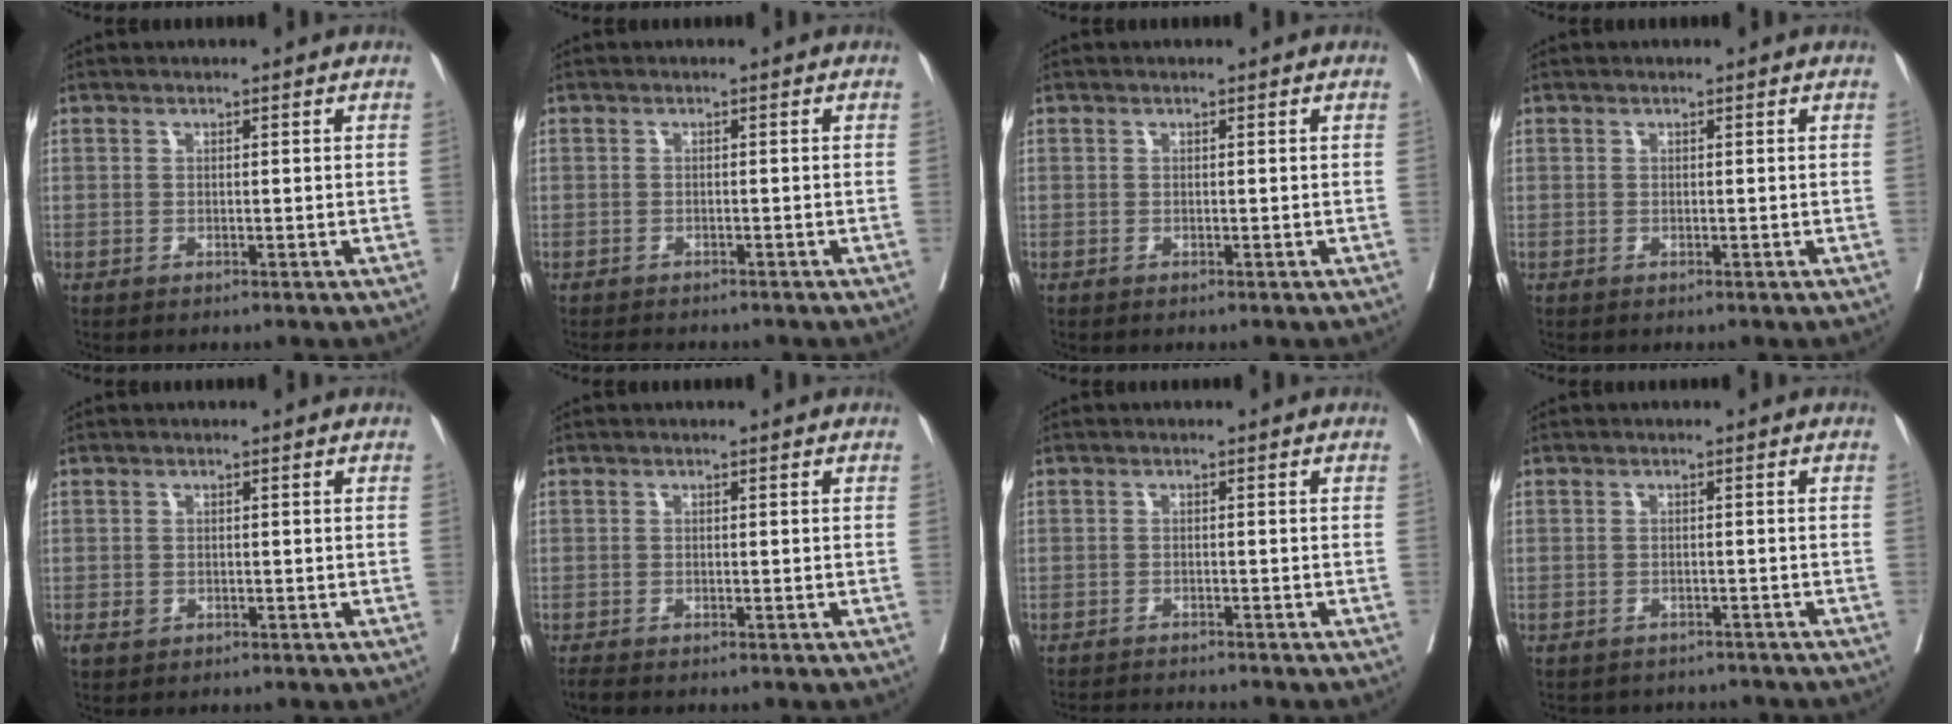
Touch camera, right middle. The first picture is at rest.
{"total": 3.1, "force": [-2.8, 1.2, 0.9], "torque": [-0.013, -0.005, -0.039]}
{"total": 0.0}
{"total": 0.0}
{"total": 1.0, "force": [-0.4, 0.8, 0.5], "torque": [-0.008, 0.001, -0.002]}
{"total": 1.1, "force": [-1.0, 0.1, 0.4], "torque": [-0.016, -0.006, -0.019]}
{"total": 4.8, "force": [-4.7, -0.5, 0.9], "torque": [-0.009, -0.014, -0.074]}
{"total": 5.8, "force": [-5.5, 1.8, 0.1], "torque": [0.001, 0.008, -0.064]}